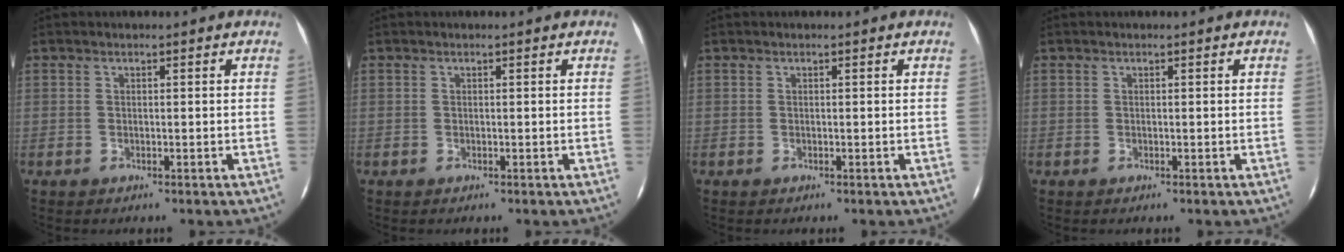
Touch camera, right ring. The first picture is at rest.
{"total": 0.0}
{"total": 0.0}
{"total": 0.0}